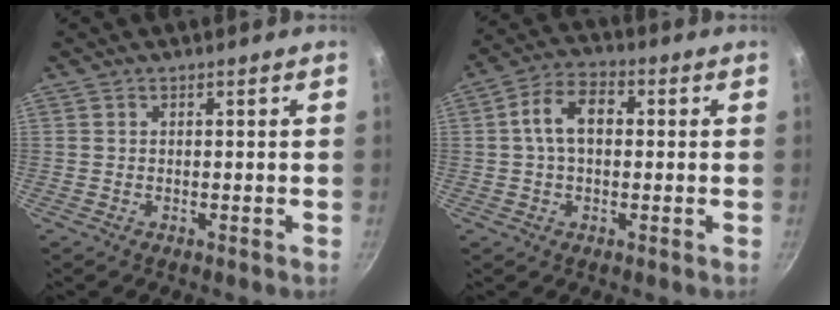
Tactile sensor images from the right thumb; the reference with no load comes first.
{"total": 8.6, "force": [0.9, 5.5, 6.6], "torque": [-0.101, 0.025, 0.003]}